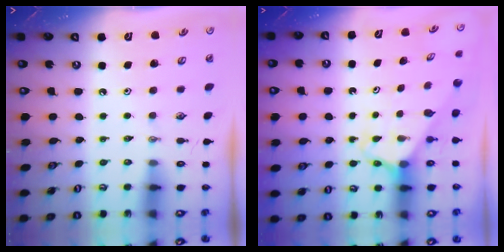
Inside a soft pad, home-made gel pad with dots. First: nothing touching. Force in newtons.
{"total": 2.5, "press": 2.5, "slide": 0.2}